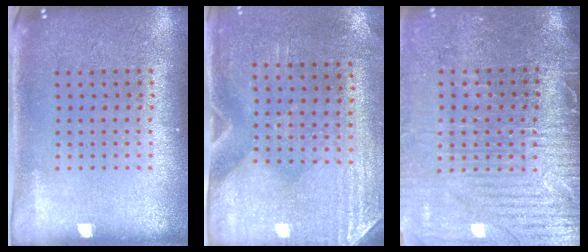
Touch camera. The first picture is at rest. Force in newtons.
{"total": 2.9, "press": 2.5, "slide": 1.5}
{"total": 4.0, "press": 3.5, "slide": 1.8}